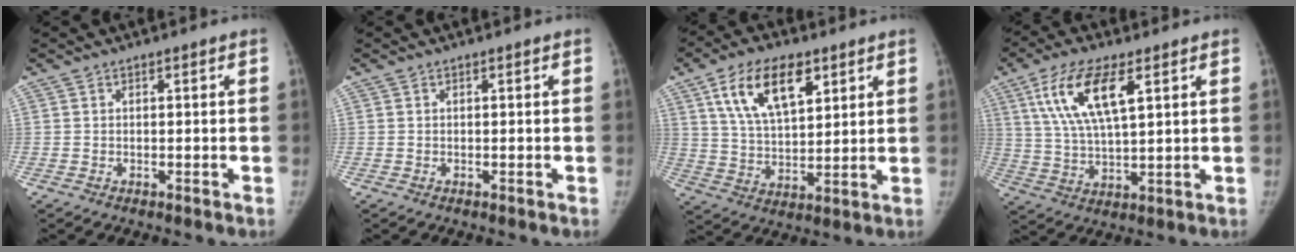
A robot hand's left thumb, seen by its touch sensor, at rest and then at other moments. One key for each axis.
{"total": 0.0}
{"total": 14.0, "fx": 6.8, "fy": 7.0, "fz": 10.1, "tx": -0.155, "ty": -0.020, "tz": 0.128}
{"total": 12.8, "fx": 5.4, "fy": 4.6, "fz": 10.7, "tx": -0.210, "ty": -0.012, "tz": 0.104}